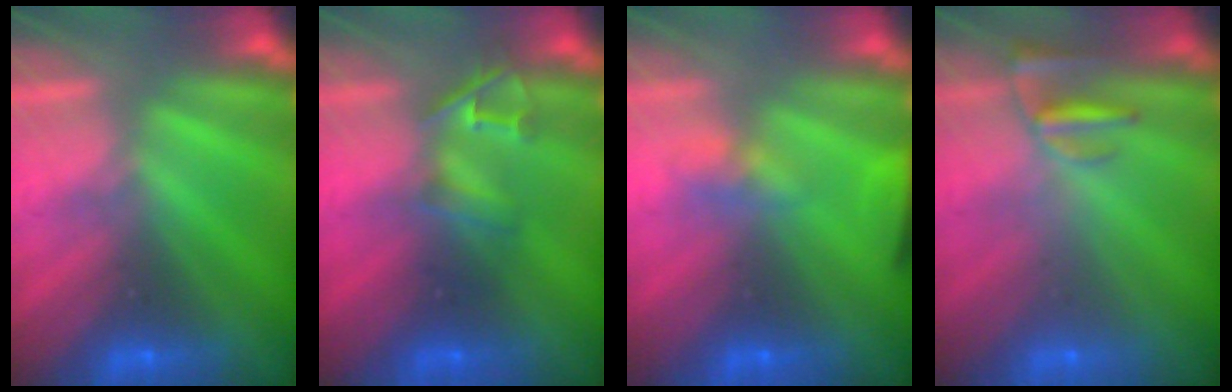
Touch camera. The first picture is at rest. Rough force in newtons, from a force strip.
{"total": 2.4}
{"total": 4.7}
{"total": 2.4}